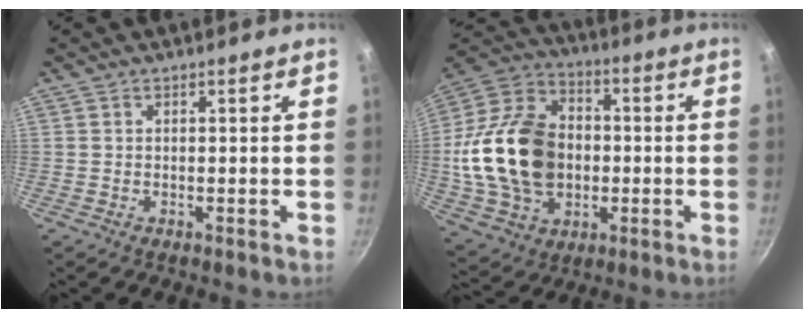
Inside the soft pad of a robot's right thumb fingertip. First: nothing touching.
{"total": 24.0, "force": [-1.1, 17.5, 16.4], "torque": [-0.281, 0.029, -0.016]}